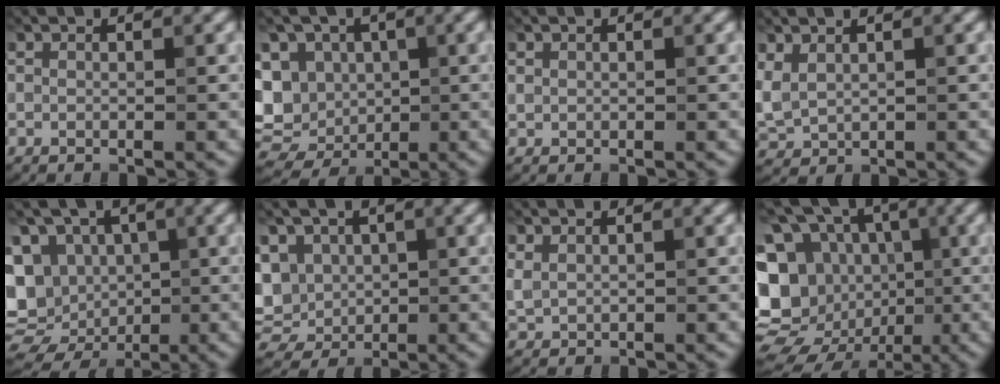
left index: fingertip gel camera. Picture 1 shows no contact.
{"total": 10.9, "force": [0.3, 9.2, 5.8], "torque": [-0.088, 0.008, -0.019]}
{"total": 0.5, "force": [0.3, 0.4, 0.0], "torque": [0.002, -0.003, 0.008]}
{"total": 2.2, "force": [1.0, 1.5, 1.3], "torque": [-0.037, 0.000, 0.025]}
{"total": 13.0, "force": [-1.7, 11.0, 6.8], "torque": [-0.132, -0.006, -0.041]}
{"total": 6.6, "force": [0.7, 5.4, 3.7], "torque": [-0.071, 0.010, 0.001]}
{"total": 1.1, "force": [0.6, 0.7, 0.6], "torque": [-0.016, -0.001, 0.018]}
{"total": 19.9, "force": [-3.8, 18.0, 7.6], "torque": [-0.172, 0.017, -0.088]}